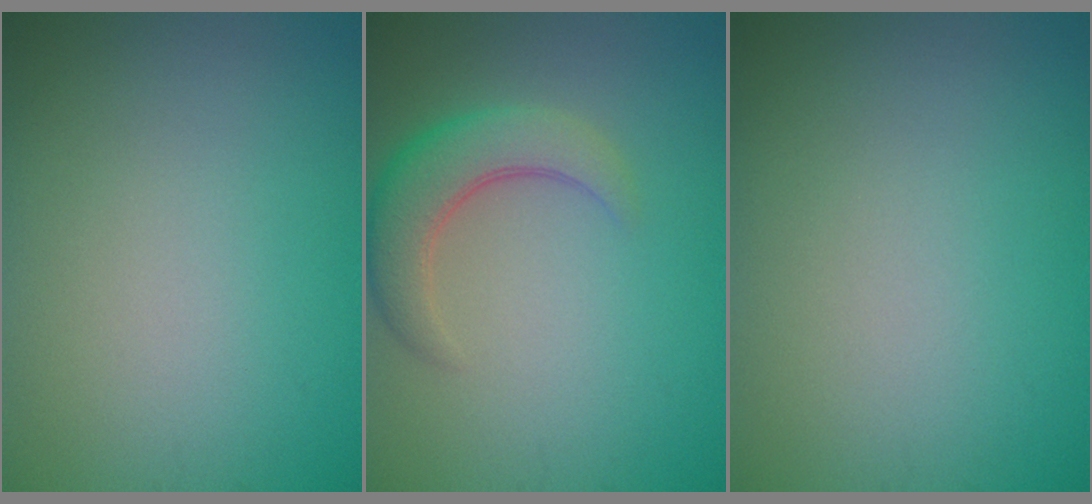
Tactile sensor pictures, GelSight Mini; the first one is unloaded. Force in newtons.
{"total": 4.2, "press": 4.2, "slide": 0.4}
{"total": 0.0}